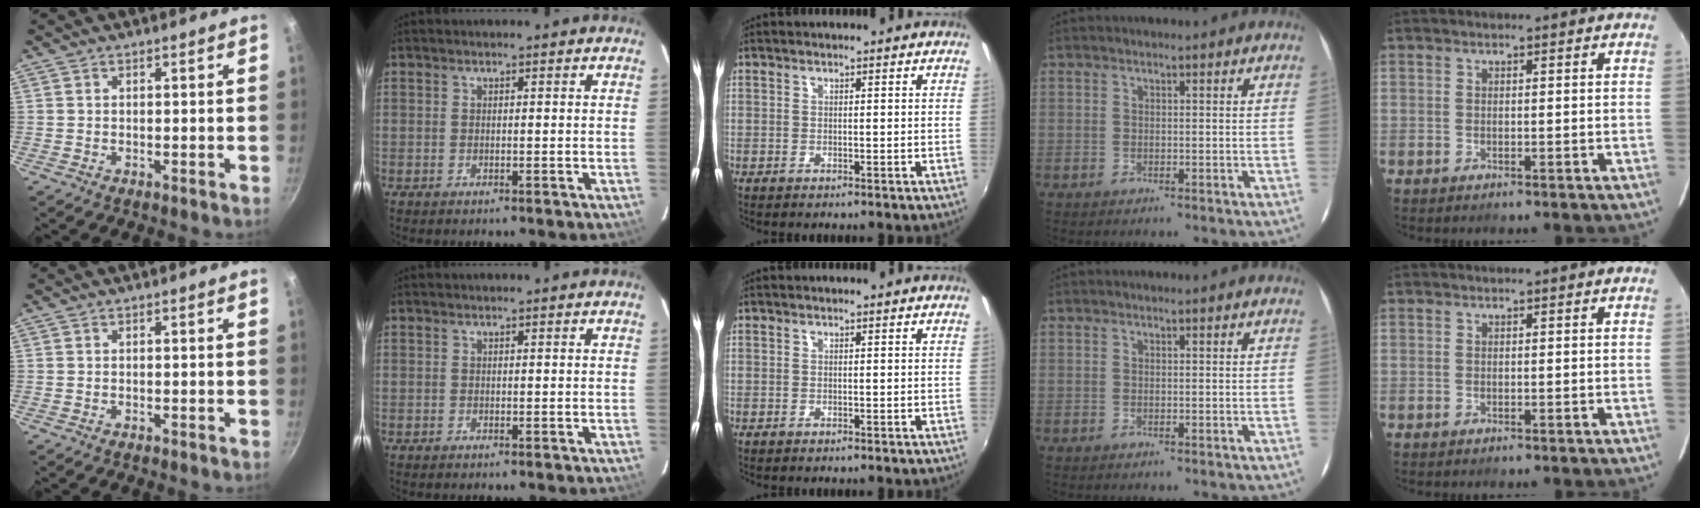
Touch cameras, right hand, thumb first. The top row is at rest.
{}